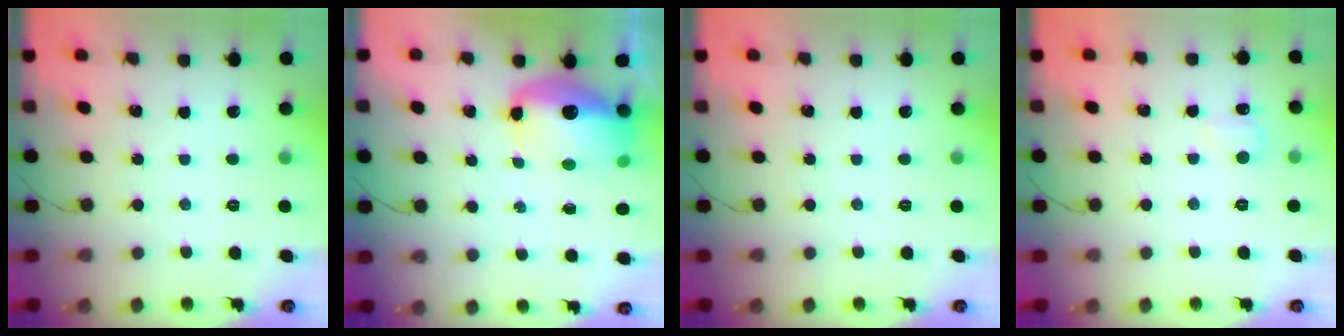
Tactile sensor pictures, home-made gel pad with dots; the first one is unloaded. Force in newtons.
{"total": 12.8, "press": 12.5, "slide": 2.8}
{"total": 0.0}
{"total": 5.9, "press": 5.7, "slide": 1.7}